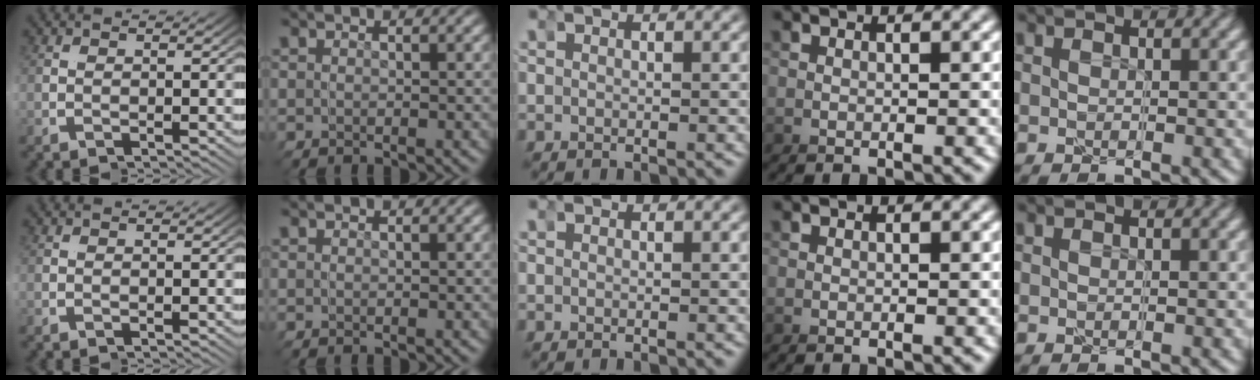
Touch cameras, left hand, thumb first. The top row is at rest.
{}